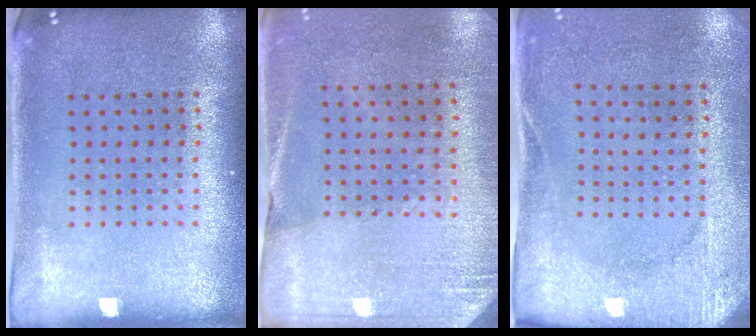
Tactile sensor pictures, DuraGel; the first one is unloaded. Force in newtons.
{"total": 2.6, "press": 2.4, "slide": 1.0}
{"total": 2.7, "press": 2.2, "slide": 1.5}